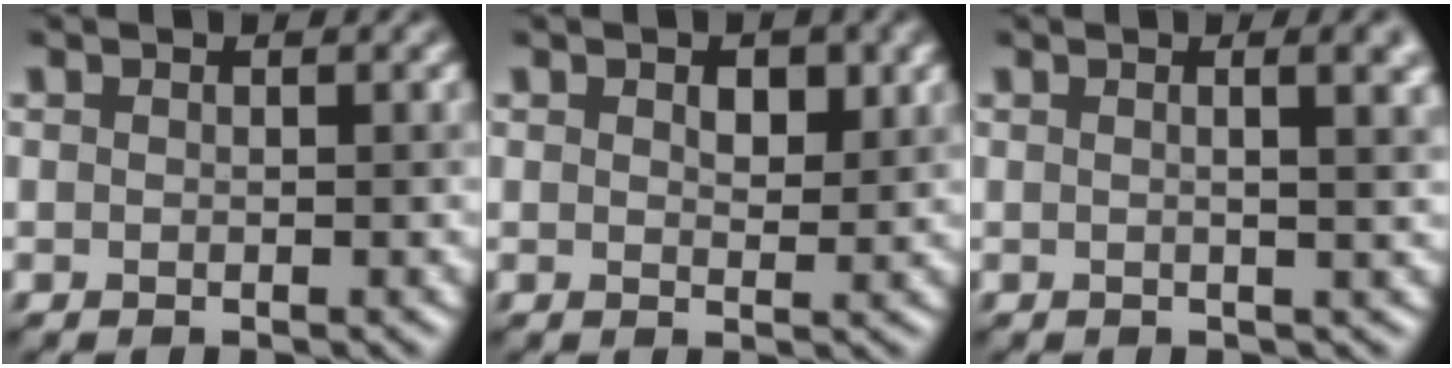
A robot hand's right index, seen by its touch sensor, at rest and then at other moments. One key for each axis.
{"total": 1.7, "fx": 1.0, "fy": 0.9, "fz": 1.1, "tx": -0.015, "ty": 0.002, "tz": 0.019}
{"total": 5.8, "fx": 1.7, "fy": 2.5, "fz": 5.0, "tx": -0.030, "ty": 0.036, "tz": -0.009}